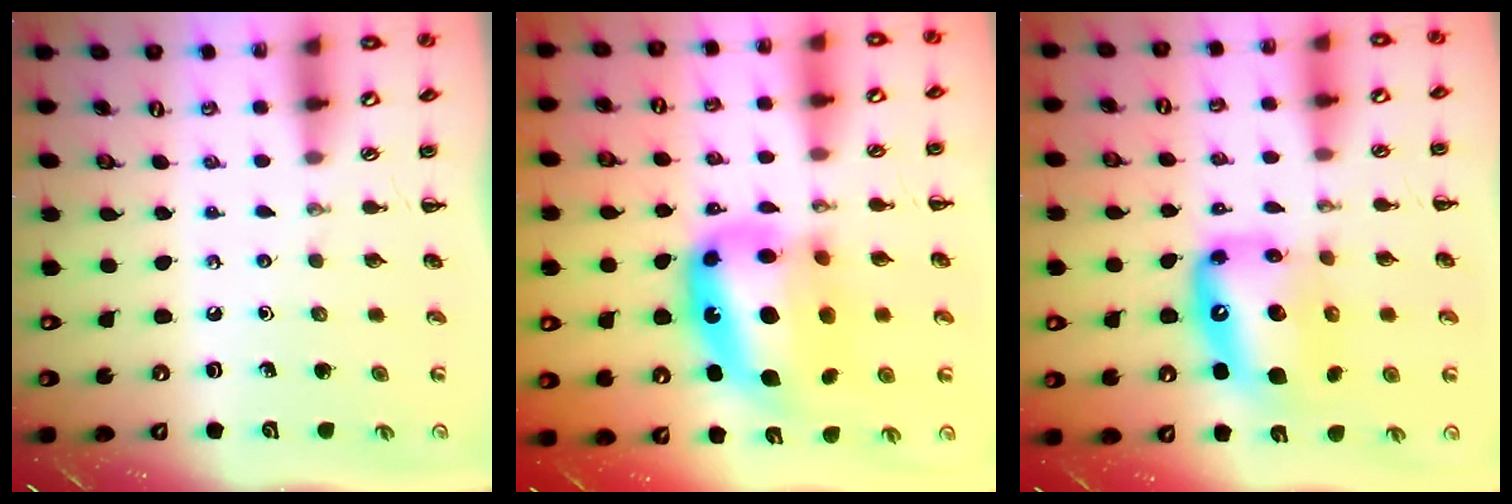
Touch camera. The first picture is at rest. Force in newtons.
{"total": 18.5, "press": 17.9, "slide": 4.7}
{"total": 14.1, "press": 13.6, "slide": 3.7}